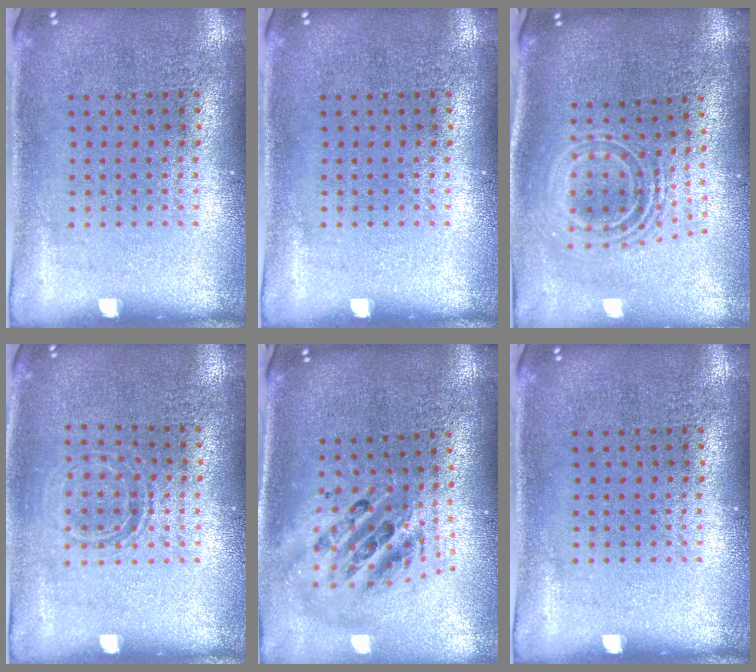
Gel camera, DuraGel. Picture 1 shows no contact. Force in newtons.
{"total": 0.0}
{"total": 2.2, "press": 1.5, "slide": 1.5}
{"total": 1.1, "press": 1.0, "slide": 0.4}
{"total": 2.4, "press": 1.7, "slide": 1.6}
{"total": 0.0}